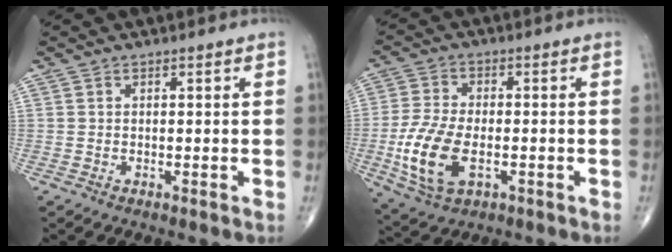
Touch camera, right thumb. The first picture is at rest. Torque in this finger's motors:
{"motor_torque": [0.45, -0.01, 1.11, 0.02, 0.15]}